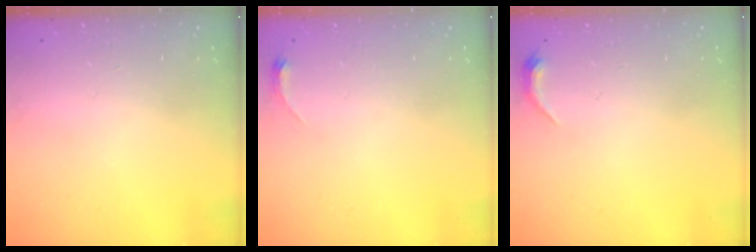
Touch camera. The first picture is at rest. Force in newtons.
{"total": 3.3, "press": 3.3, "slide": 0.6}
{"total": 3.7, "press": 3.6, "slide": 0.7}